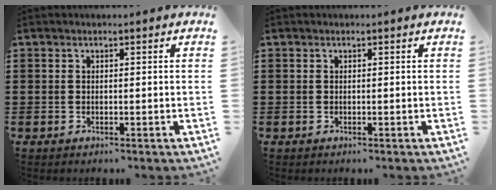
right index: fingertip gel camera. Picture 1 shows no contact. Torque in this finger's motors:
{"motor_torque": [0.15, 0.12, 0.03, 0.00]}